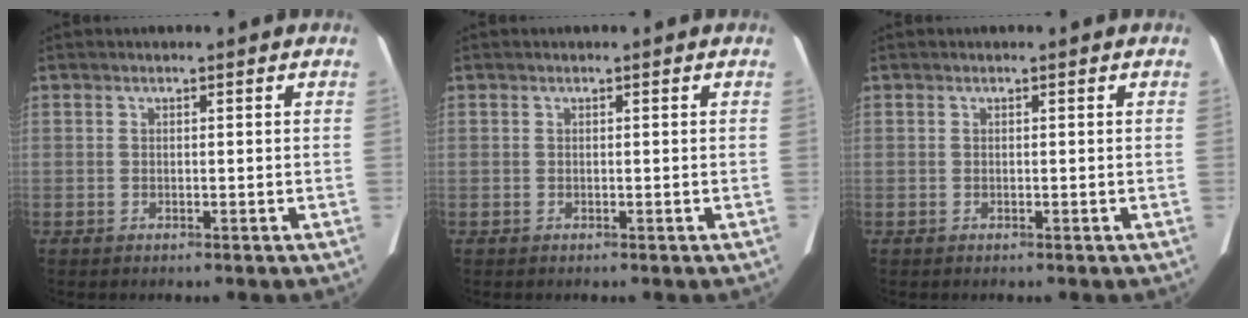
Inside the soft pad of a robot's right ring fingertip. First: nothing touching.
{"total": 0.0}
{"total": 0.0}